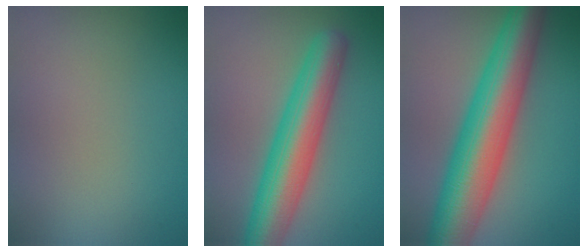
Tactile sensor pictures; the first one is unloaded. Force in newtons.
{"total": 7.8, "press": 7.8, "slide": 0.2}
{"total": 11.0, "press": 11.0, "slide": 0.2}